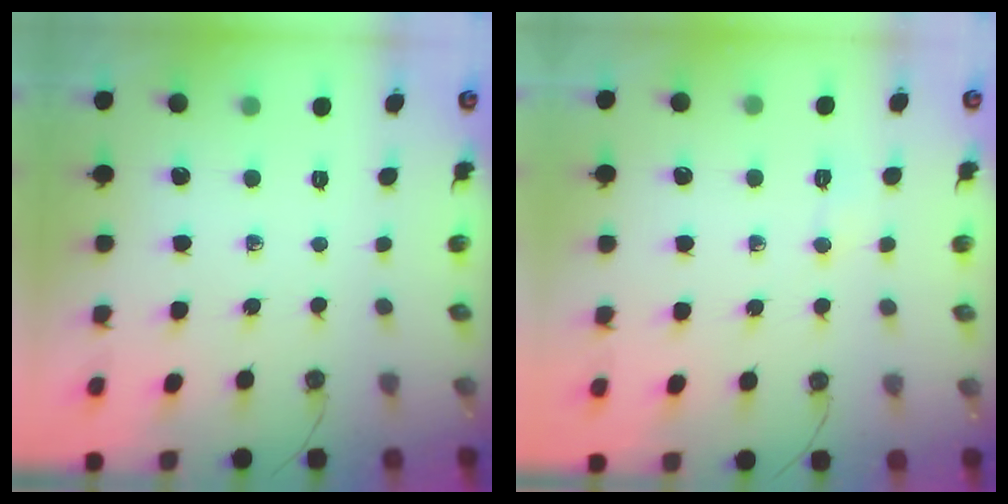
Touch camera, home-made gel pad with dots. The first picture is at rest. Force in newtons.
{"total": 2.9, "press": 2.9, "slide": 0.5}